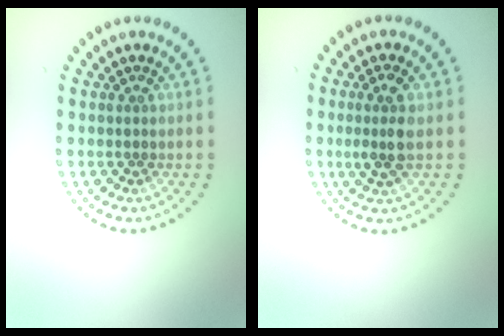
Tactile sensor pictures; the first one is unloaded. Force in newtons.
{"total": 2.5, "press": 2.3, "slide": 0.9}